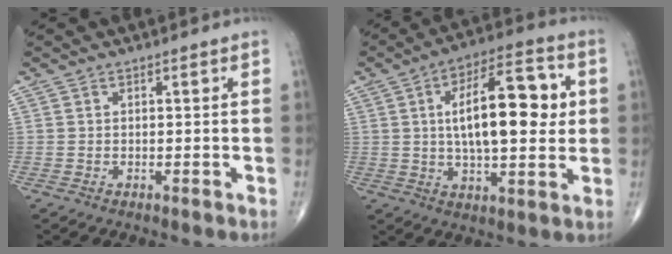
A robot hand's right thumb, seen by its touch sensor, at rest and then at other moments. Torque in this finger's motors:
{"motor_torque": [1.79, 1.89, 0.80, 0.25, 0.16]}